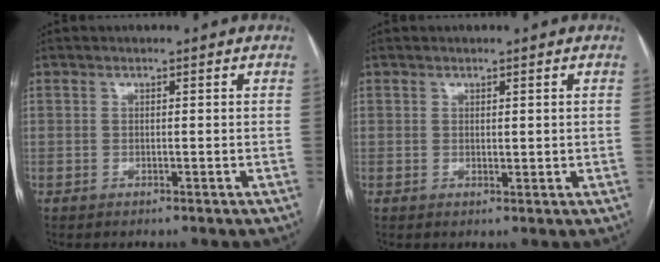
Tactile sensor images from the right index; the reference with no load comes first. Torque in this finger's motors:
{"motor_torque": [-0.17, 0.59, -0.04, 0.00]}